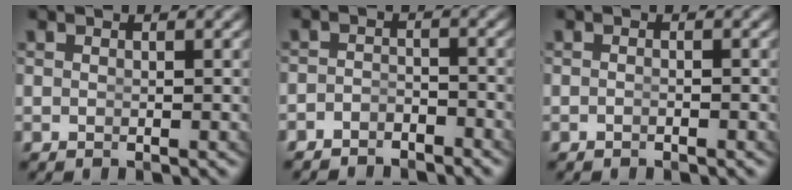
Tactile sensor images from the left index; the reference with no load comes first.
{"total": 3.3, "force": [-3.2, 1.0, -0.1], "torque": [0.003, -0.019, -0.049]}
{"total": 0.7, "force": [-0.6, -0.3, 0.1], "torque": [-0.004, -0.003, -0.011]}